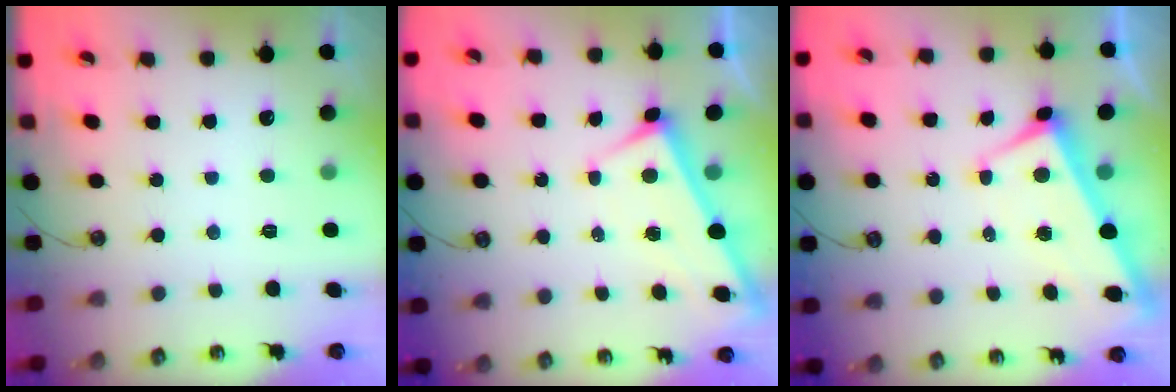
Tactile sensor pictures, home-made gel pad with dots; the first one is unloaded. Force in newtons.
{"total": 2.5, "press": 2.5, "slide": 0.3}
{"total": 2.7, "press": 2.5, "slide": 0.9}